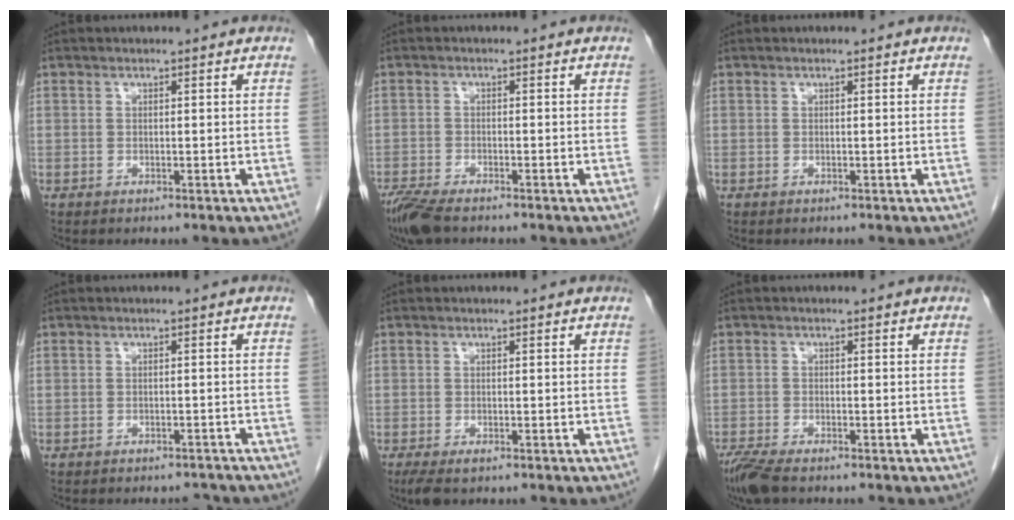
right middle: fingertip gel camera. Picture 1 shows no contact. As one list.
[{"total": 5.4, "force": [-4.2, 1.3, 3.1], "torque": [-0.064, -0.014, -0.078]}, {"total": 0.0}, {"total": 5.0, "force": [-4.6, 1.5, 1.1], "torque": [-0.010, 0.002, -0.053]}, {"total": 2.8, "force": [-1.8, 0.9, 1.9], "torque": [-0.039, -0.008, -0.029]}, {"total": 4.7, "force": [-3.7, 1.0, 2.7], "torque": [-0.059, -0.014, -0.069]}]